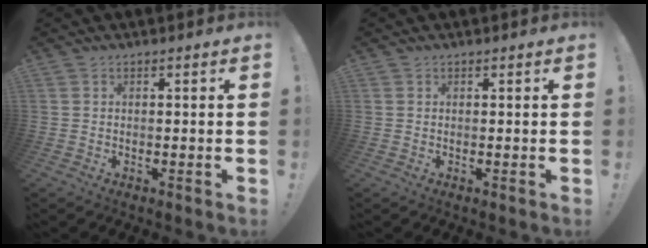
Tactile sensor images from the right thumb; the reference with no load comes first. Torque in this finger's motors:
{"motor_torque": [-0.16, -0.14, 0.12, -0.02, -0.03]}